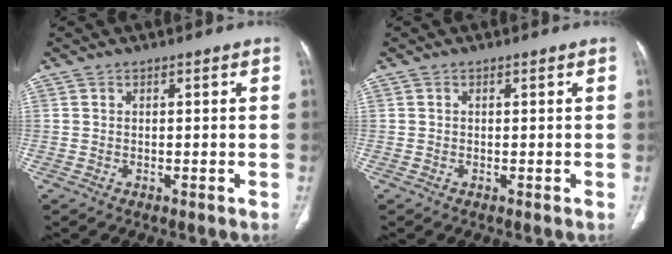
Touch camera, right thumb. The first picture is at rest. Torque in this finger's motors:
{"motor_torque": [-0.48, -0.16, -0.23, 0.05, 0.03]}